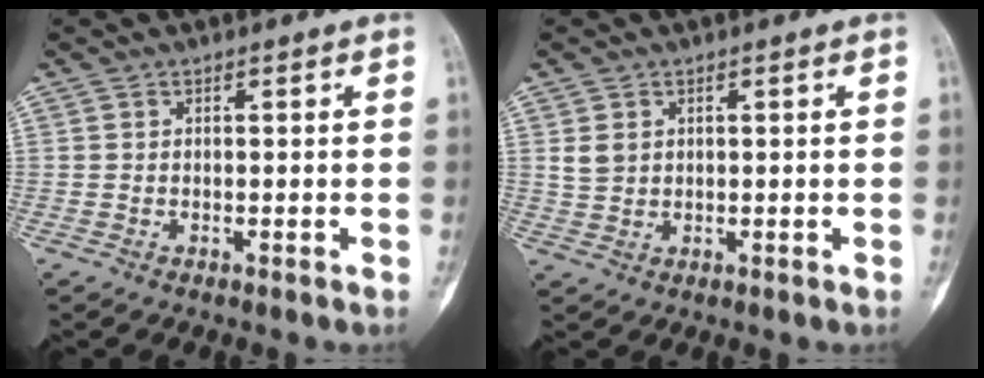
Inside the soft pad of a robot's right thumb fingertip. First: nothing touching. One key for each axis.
{"total": 2.6, "fx": 0.9, "fy": 2.1, "fz": 1.3, "tx": -0.021, "ty": -0.002, "tz": 0.025}